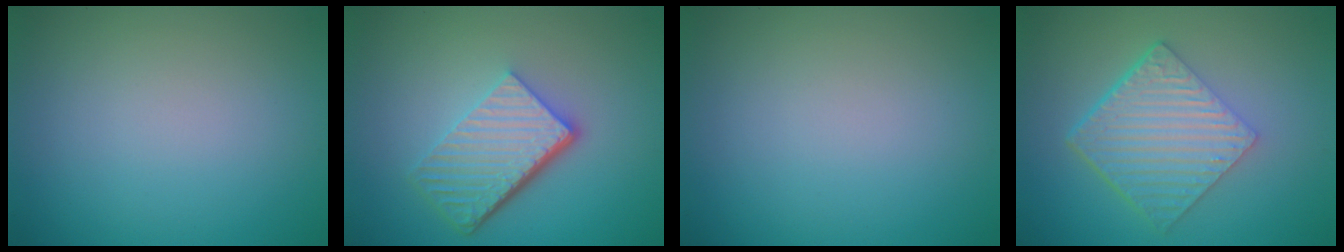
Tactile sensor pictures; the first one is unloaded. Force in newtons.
{"total": 6.0, "press": 4.1, "slide": 4.4}
{"total": 0.0}
{"total": 6.3, "press": 4.3, "slide": 4.6}